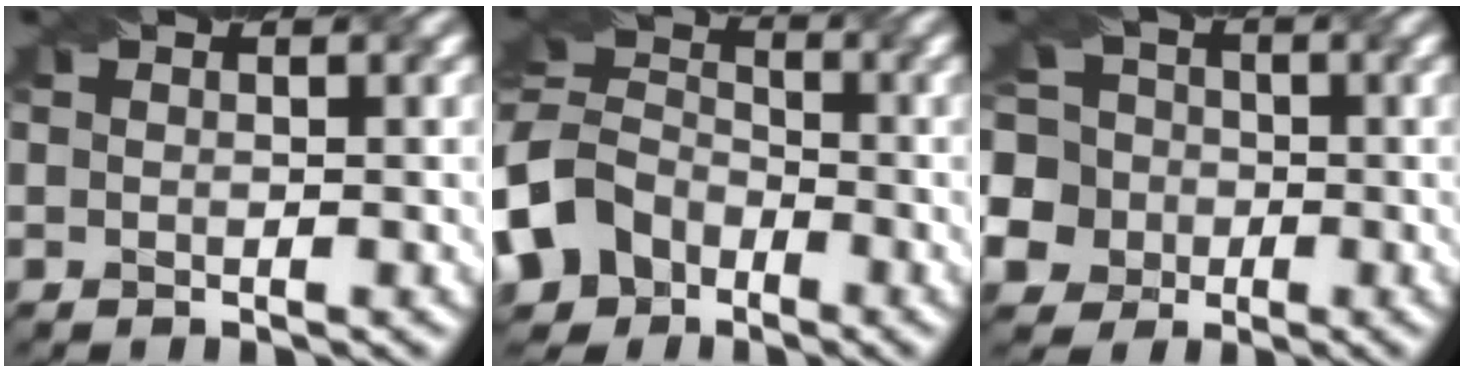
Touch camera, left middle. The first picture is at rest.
{"total": 8.2, "force": [-4.6, 5.9, 3.2], "torque": [-0.075, 0.016, -0.095]}
{"total": 9.6, "force": [-2.6, 8.6, 3.3], "torque": [-0.081, 0.011, -0.072]}